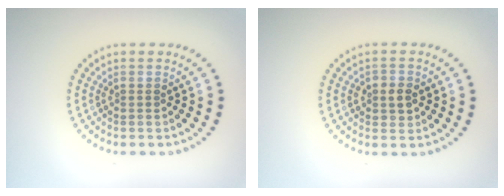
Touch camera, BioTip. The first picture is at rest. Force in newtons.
{"total": 1.9, "press": 1.8, "slide": 0.5}